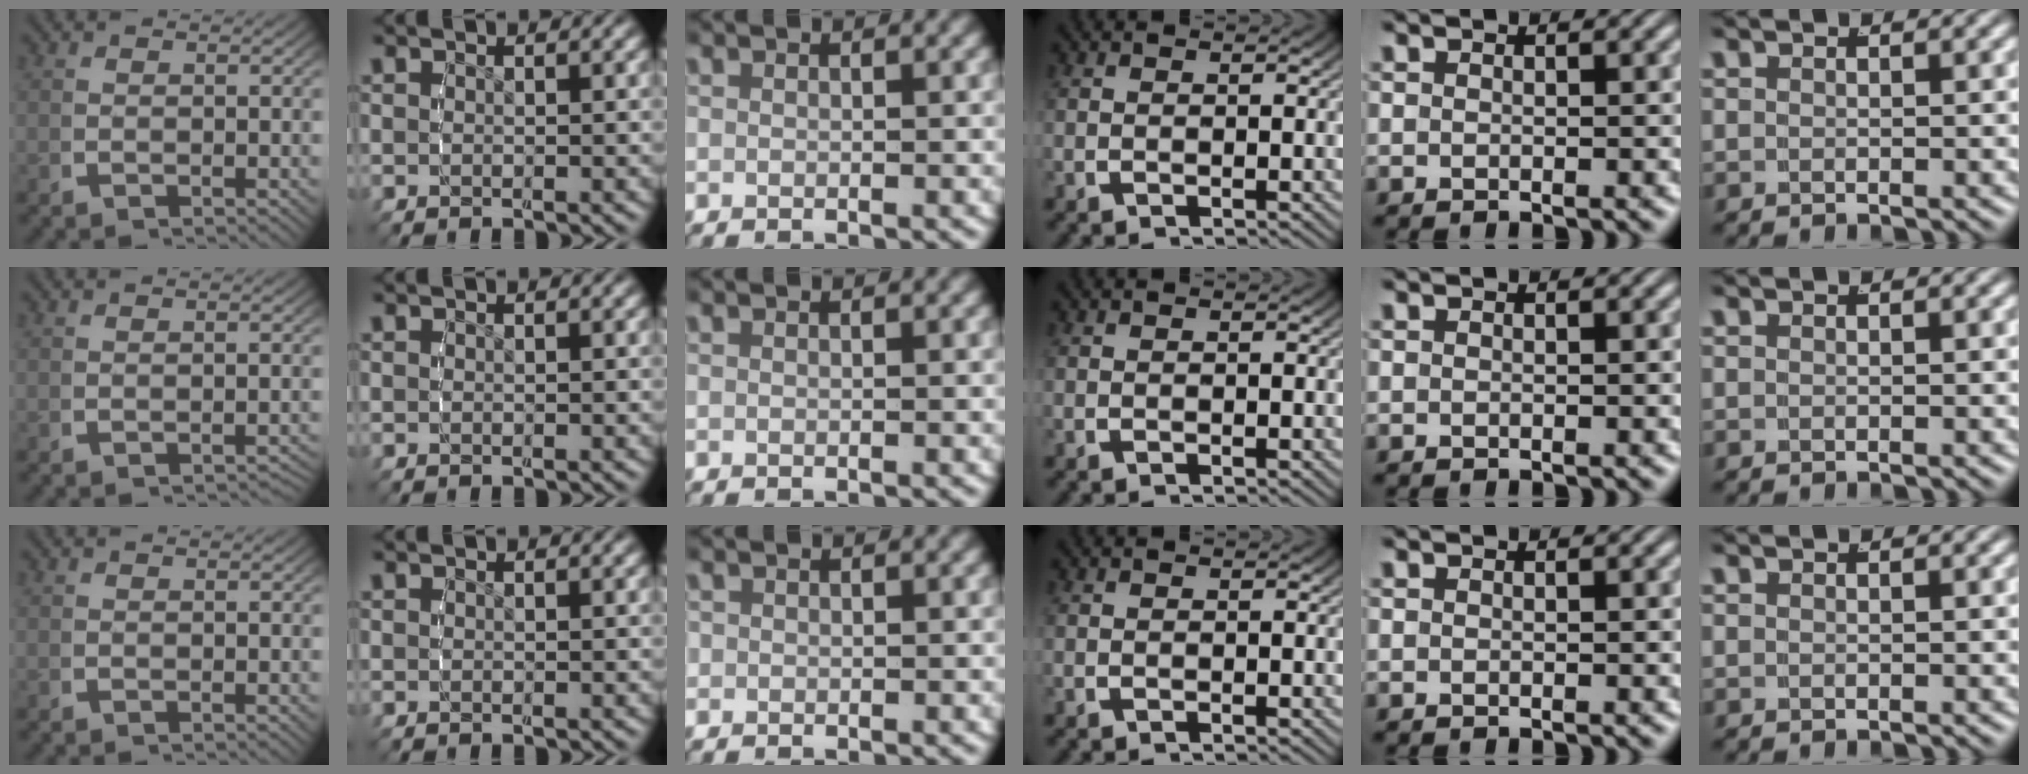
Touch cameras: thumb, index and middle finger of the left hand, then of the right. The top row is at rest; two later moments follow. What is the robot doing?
{"motion": "lift_and_place", "object": "condiment"}